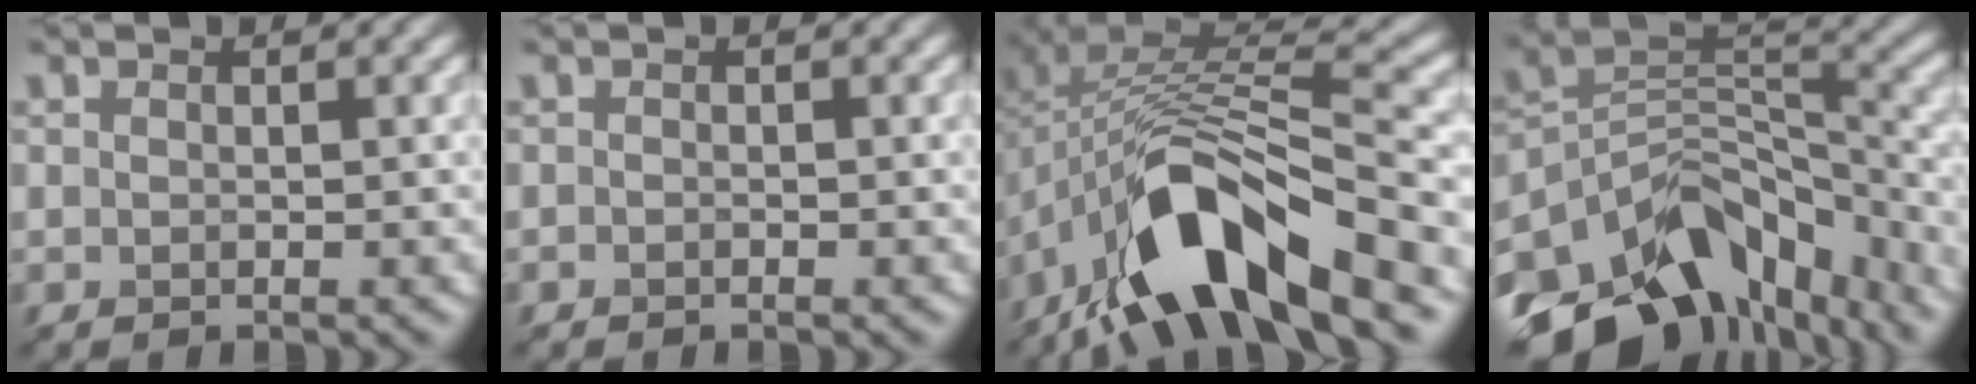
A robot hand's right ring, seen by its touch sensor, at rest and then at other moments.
{"total": 0.0}
{"total": 11.8, "force": [-5.8, 4.2, 9.3], "torque": [-0.157, 0.016, -0.112]}
{"total": 13.1, "force": [-9.0, 7.4, 6.1], "torque": [-0.119, 0.007, -0.144]}